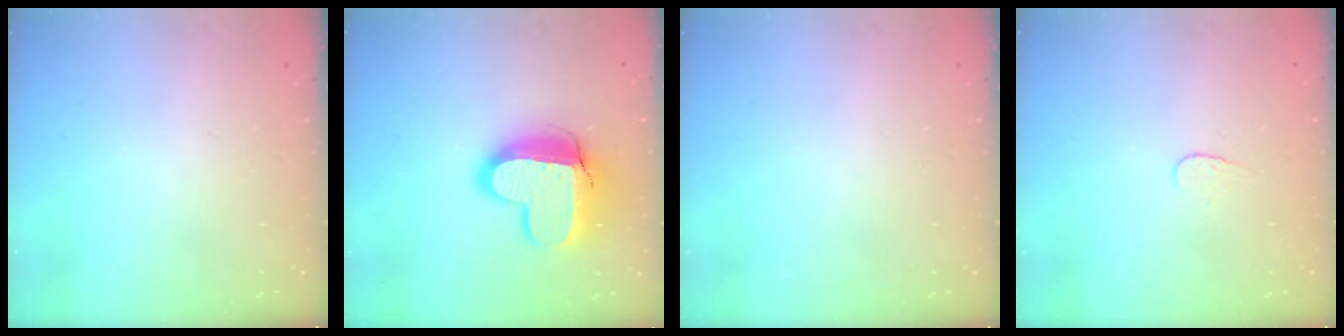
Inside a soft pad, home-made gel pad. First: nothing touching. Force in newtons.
{"total": 14.6, "press": 14.5, "slide": 1.1}
{"total": 0.0}
{"total": 3.8, "press": 3.8, "slide": 0.3}